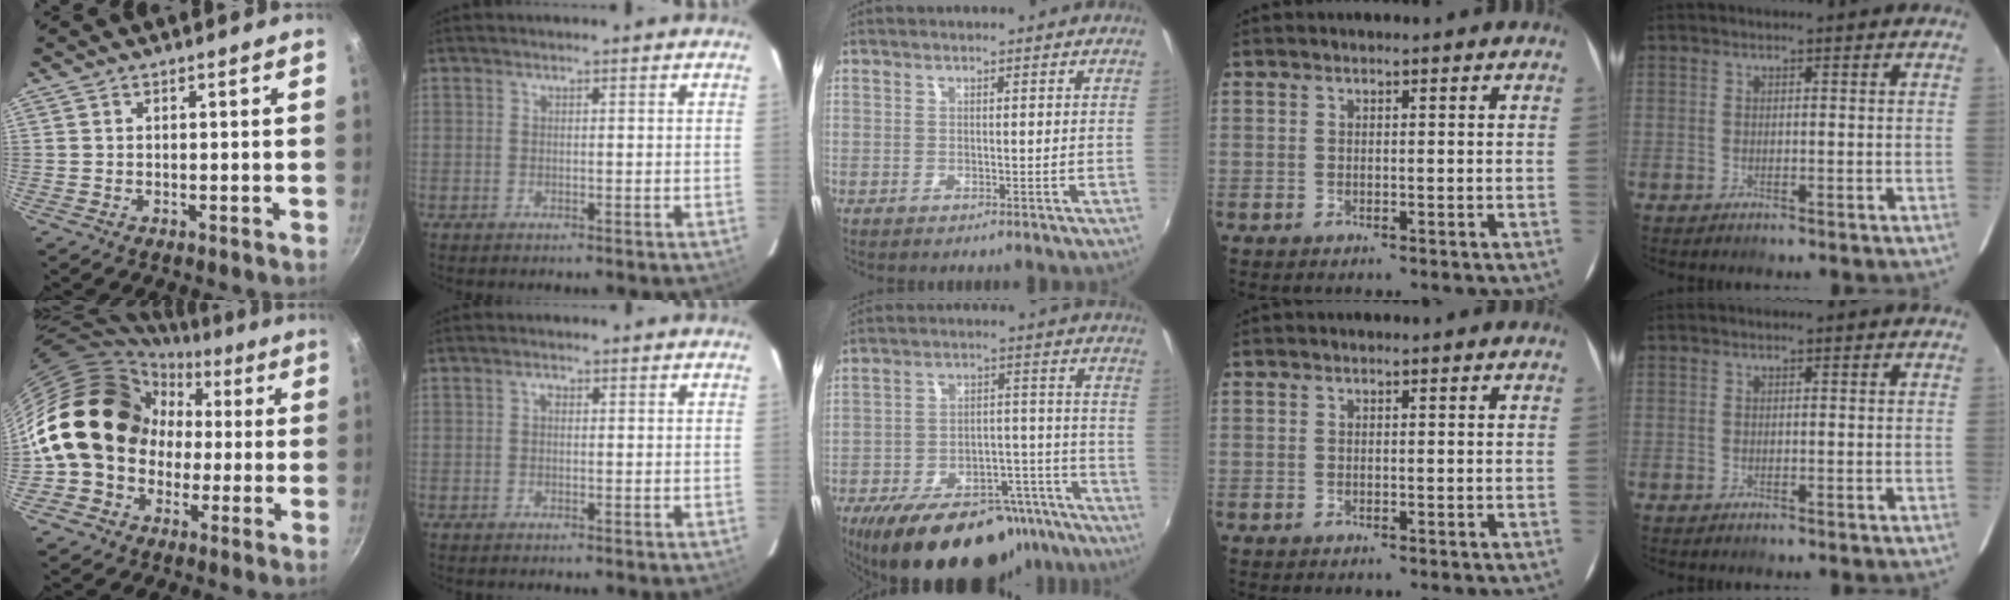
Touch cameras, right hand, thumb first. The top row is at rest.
{"thumb": {"total": 19.5, "force": [-0.3, 16.7, 10.0], "torque": [-0.142, 0.062, -0.005]}, "index": {"total": 0.8, "force": [0.0, 0.6, 0.5], "torque": [-0.008, 0.006, -0.002]}, "middle": {"total": 26.5, "force": [-21.0, 10.5, 12.4], "torque": [-0.209, 0.023, -0.270]}}